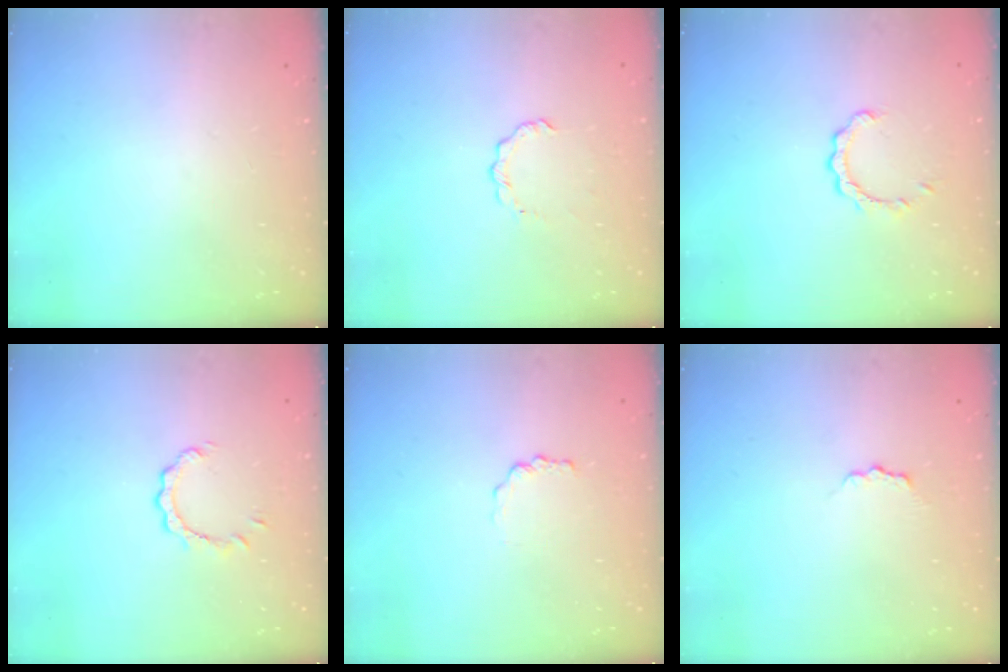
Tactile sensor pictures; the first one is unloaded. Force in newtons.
{"total": 4.1, "press": 4.1, "slide": 0.4}
{"total": 2.7, "press": 2.6, "slide": 0.2}
{"total": 3.6, "press": 3.6, "slide": 0.5}
{"total": 1.0, "press": 1.0, "slide": 0.2}
{"total": 2.9, "press": 2.9, "slide": 0.3}